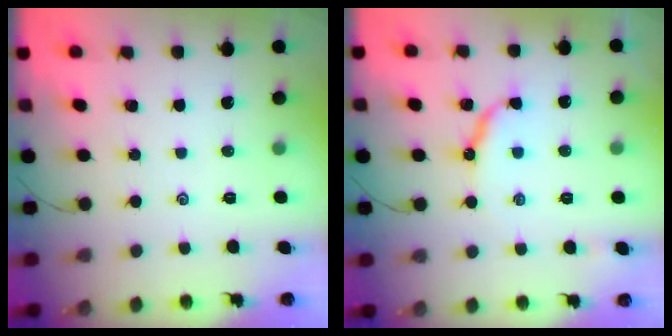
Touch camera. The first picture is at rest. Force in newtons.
{"total": 9.3, "press": 9.3, "slide": 0.9}